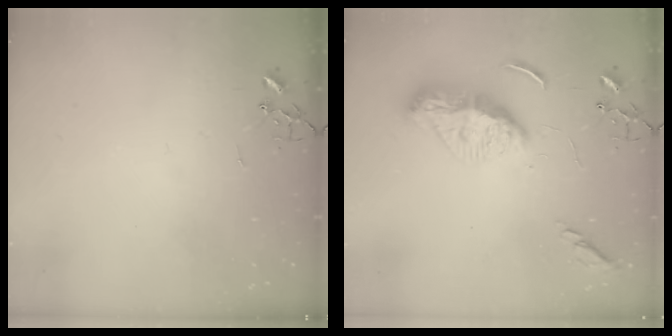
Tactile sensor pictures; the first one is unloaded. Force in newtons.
{"total": 13.7, "press": 13.6, "slide": 1.2}